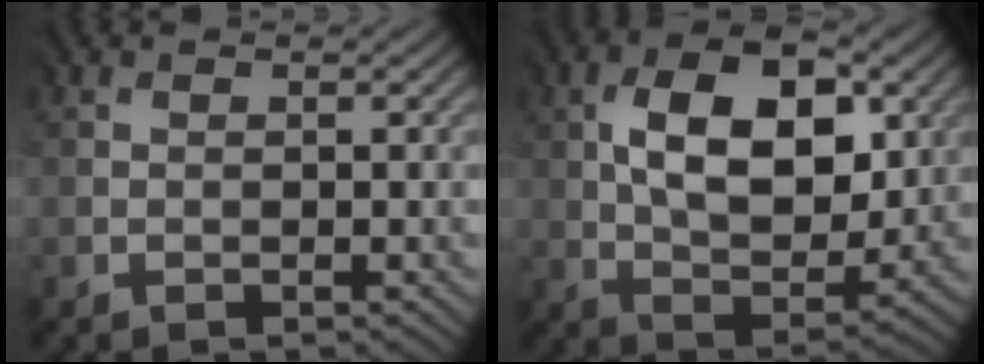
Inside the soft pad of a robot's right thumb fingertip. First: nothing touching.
{"total": 11.8, "force": [2.8, 6.9, 9.2], "torque": [-0.154, -0.001, 0.050]}